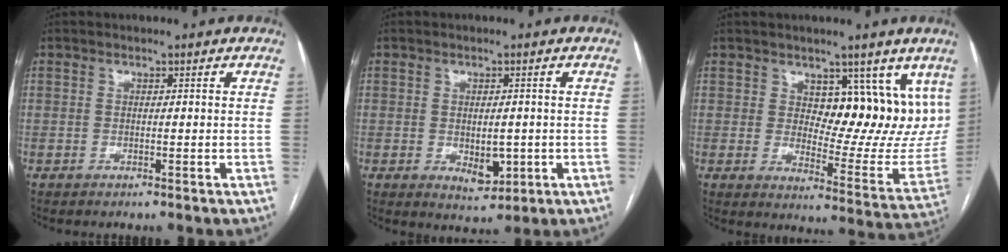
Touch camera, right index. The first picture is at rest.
{"total": 4.3, "force": [-0.8, 2.3, 3.6], "torque": [-0.050, -0.008, 0.002]}
{"total": 13.3, "force": [7.3, 6.4, 9.1], "torque": [-0.092, -0.016, 0.107]}